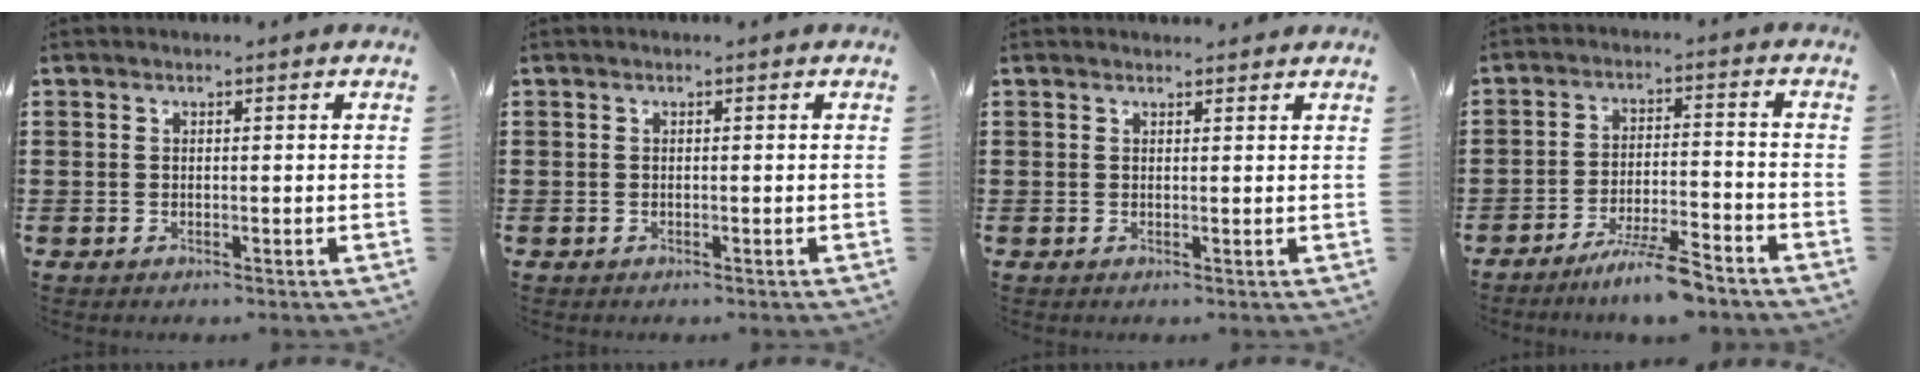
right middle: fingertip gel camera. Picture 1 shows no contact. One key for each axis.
{"total": 0.0}
{"total": 0.9, "fx": 0.9, "fy": 0.2, "fz": 0.0, "tx": 0.006, "ty": -0.003, "tz": 0.016}
{"total": 6.9, "fx": -5.7, "fy": 0.2, "fz": 3.9, "tx": -0.080, "ty": -0.010, "tz": -0.105}